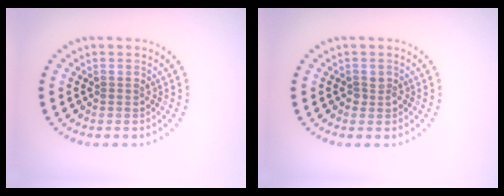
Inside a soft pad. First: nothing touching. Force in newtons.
{"total": 0.6, "press": 0.6, "slide": 0.2}